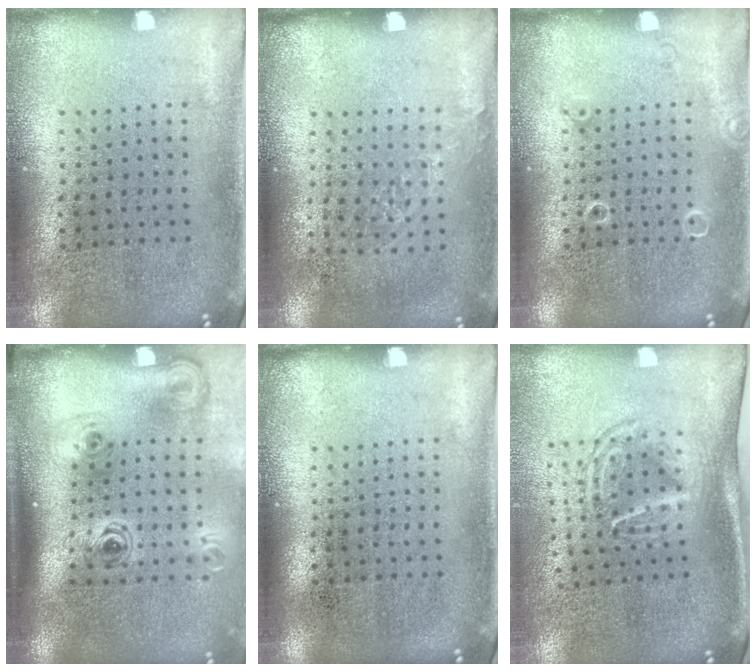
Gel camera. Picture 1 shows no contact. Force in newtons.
{"total": 0.8, "press": 0.7, "slide": 0.4}
{"total": 0.7, "press": 0.7, "slide": 0.1}
{"total": 2.2, "press": 1.5, "slide": 1.6}
{"total": 0.0}
{"total": 1.7, "press": 1.1, "slide": 1.2}